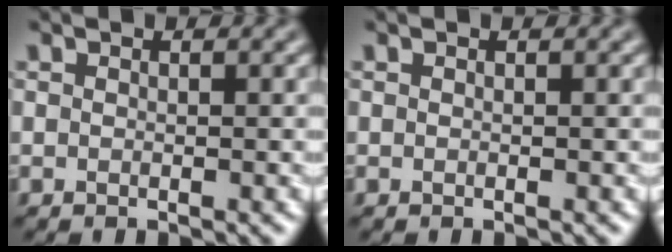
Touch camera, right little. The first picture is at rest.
{"total": 0.0}